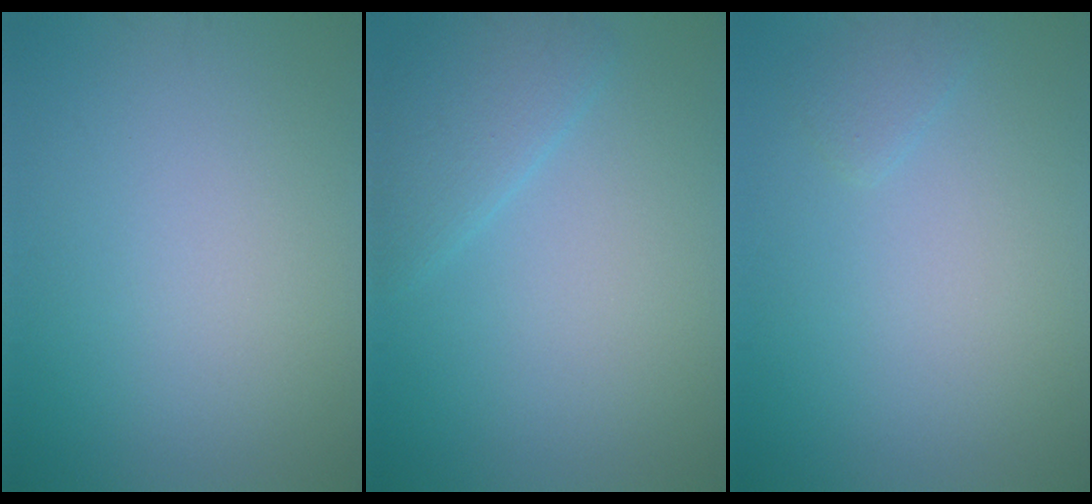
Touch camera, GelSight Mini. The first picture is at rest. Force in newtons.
{"total": 2.8, "press": 2.8, "slide": 0.1}
{"total": 1.0, "press": 1.0, "slide": 0.1}